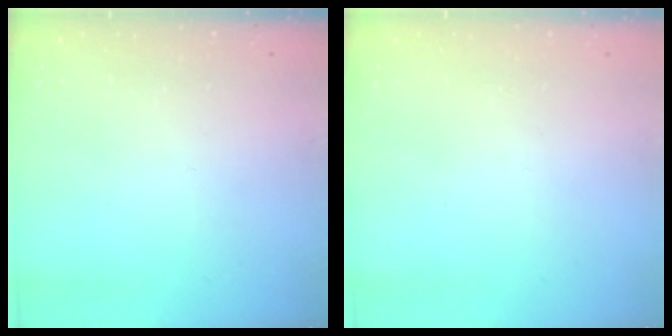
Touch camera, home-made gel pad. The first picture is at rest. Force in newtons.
{"total": 1.7, "press": 1.7, "slide": 0.1}